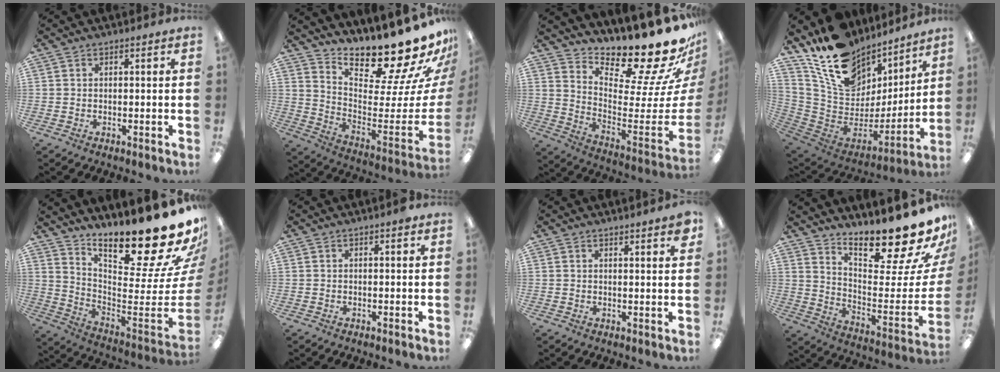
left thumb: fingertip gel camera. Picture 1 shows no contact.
{"total": 18.4, "force": [16.9, 2.9, 6.6], "torque": [-0.075, -0.169, 0.273]}
{"total": 19.8, "force": [17.4, 3.2, 8.9], "torque": [-0.106, -0.169, 0.275]}
{"total": 19.0, "force": [12.9, 11.5, 8.0], "torque": [-0.150, -0.096, 0.241]}
{"total": 22.6, "force": [19.0, 2.9, 12.0], "torque": [-0.142, -0.175, 0.295]}
{"total": 0.6, "force": [0.5, 0.1, 0.4], "torque": [-0.010, 0.002, 0.008]}
{"total": 2.4, "force": [2.0, -0.1, 1.2], "torque": [-0.021, -0.009, 0.035]}
{"total": 19.9, "force": [17.6, 3.1, 8.6], "torque": [-0.096, -0.165, 0.282]}